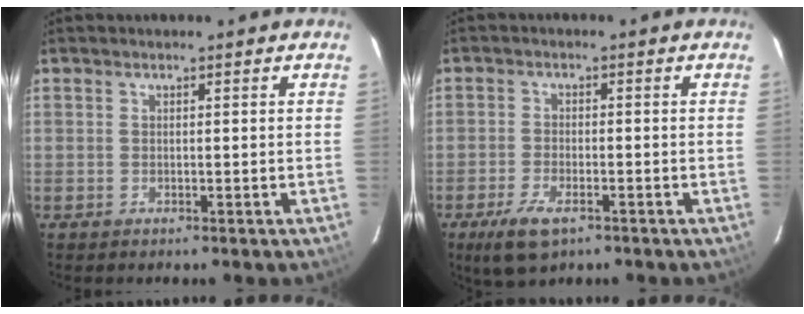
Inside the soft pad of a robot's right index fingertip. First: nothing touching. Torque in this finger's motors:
{"motor_torque": [0.39, -0.39, 0.14, 0.04]}